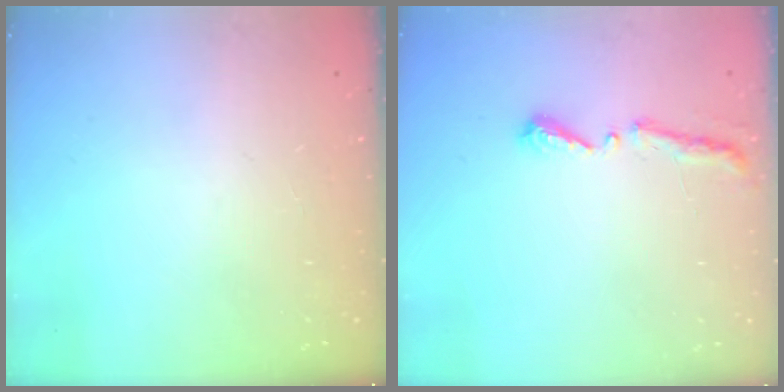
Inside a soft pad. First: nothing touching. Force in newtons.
{"total": 5.1, "press": 5.0, "slide": 0.6}